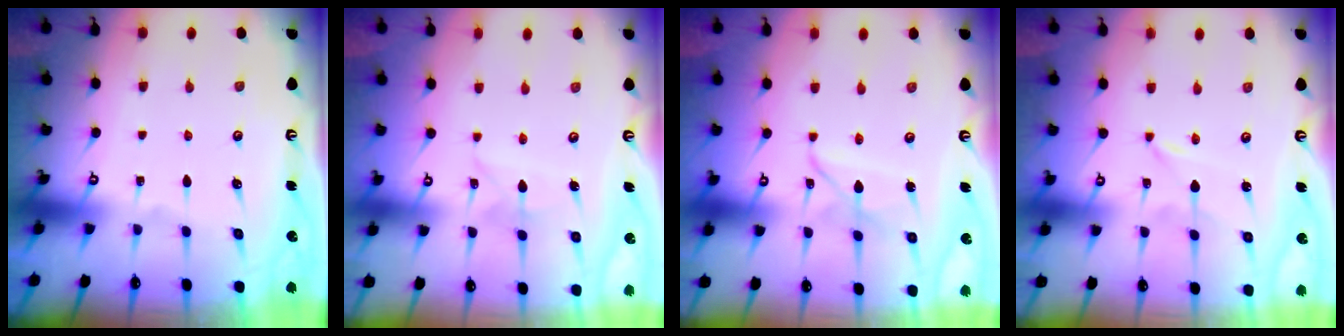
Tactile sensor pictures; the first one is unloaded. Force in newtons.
{"total": 3.6, "press": 3.6, "slide": 0.3}
{"total": 3.8, "press": 3.8, "slide": 0.3}
{"total": 0.0}